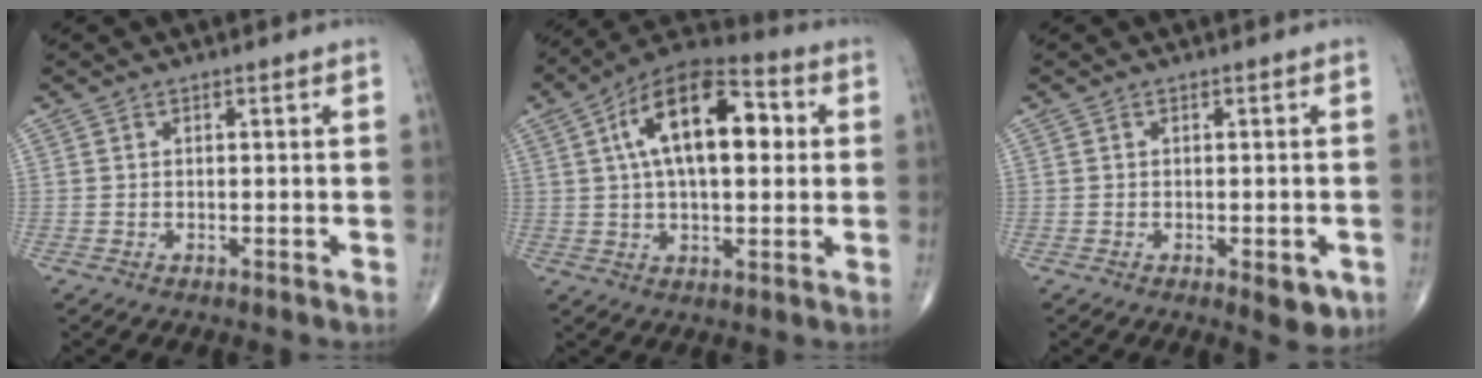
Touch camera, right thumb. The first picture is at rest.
{"total": 18.1, "force": [3.8, 8.9, 15.3], "torque": [-0.230, 0.025, 0.052]}
{"total": 4.1, "force": [-1.6, 1.7, 3.3], "torque": [-0.026, -0.004, -0.015]}